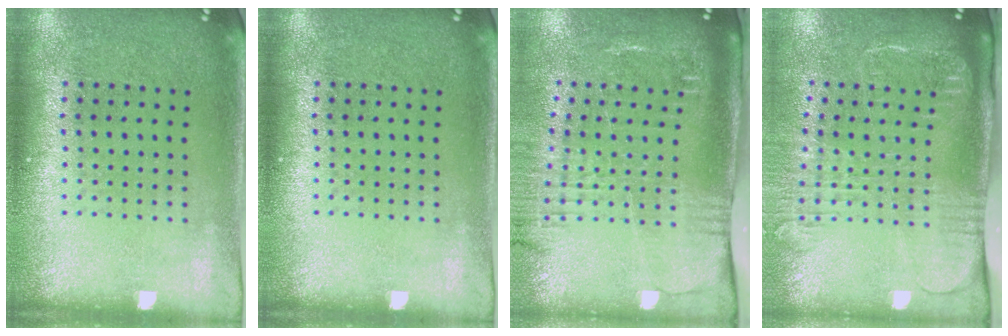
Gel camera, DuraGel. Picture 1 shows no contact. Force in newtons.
{"total": 0.0}
{"total": 2.7, "press": 2.1, "slide": 1.7}
{"total": 2.7, "press": 2.1, "slide": 1.7}